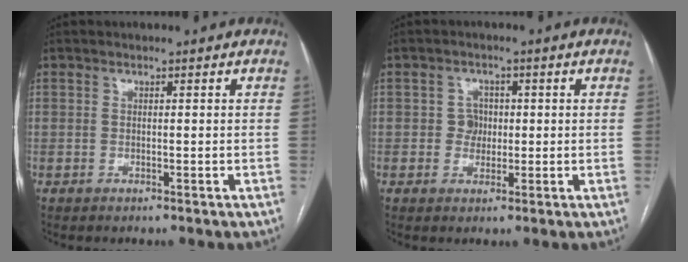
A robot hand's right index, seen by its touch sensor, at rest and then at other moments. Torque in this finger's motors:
{"motor_torque": [0.04, 0.06, 0.00, 0.00]}